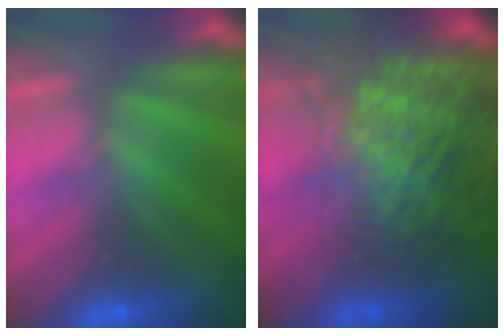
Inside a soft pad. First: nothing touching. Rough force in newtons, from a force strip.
{"total": 7.2}